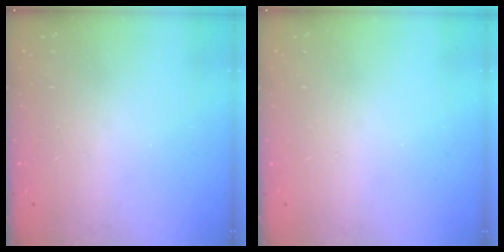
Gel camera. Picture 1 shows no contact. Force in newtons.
{"total": 0.0}